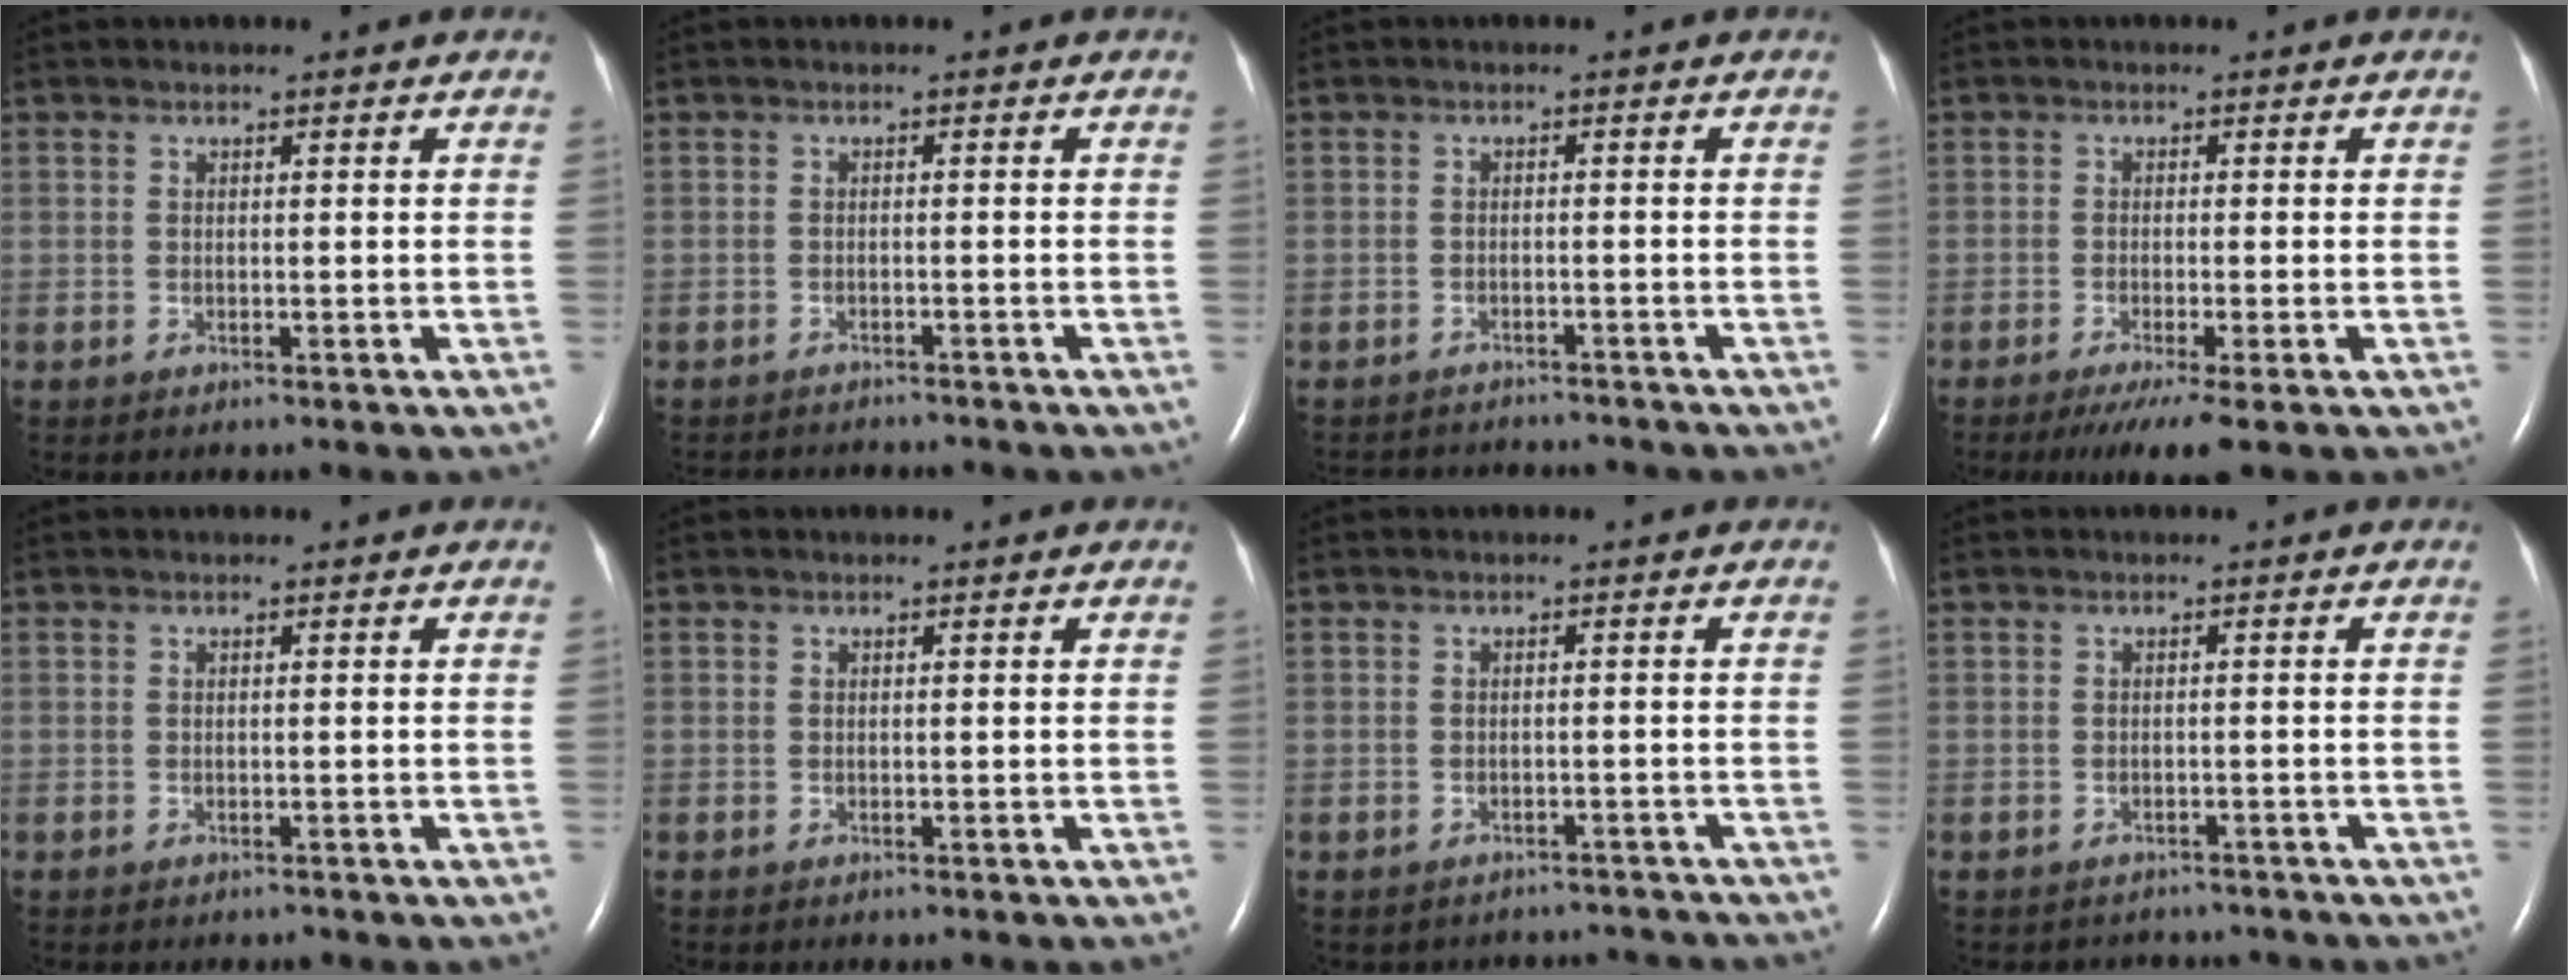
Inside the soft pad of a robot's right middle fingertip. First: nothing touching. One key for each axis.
{"total": 6.4, "fx": -6.1, "fy": 1.2, "fz": 1.5, "tx": -0.015, "ty": -0.008, "tz": -0.080}
{"total": 8.7, "fx": -8.3, "fy": 2.0, "fz": 1.7, "tx": -0.031, "ty": 0.003, "tz": -0.103}
{"total": 4.3, "fx": -2.7, "fy": 0.3, "fz": 3.4, "tx": -0.054, "ty": -0.014, "tz": -0.044}
{"total": 0.0}
{"total": 0.0}
{"total": 5.1, "fx": -4.7, "fy": 2.0, "fz": -0.2, "tx": 0.003, "ty": 0.015, "tz": -0.047}
{"total": 3.9, "fx": -3.5, "fy": 1.7, "fz": 0.0, "tx": -0.003, "ty": 0.005, "tz": -0.039}